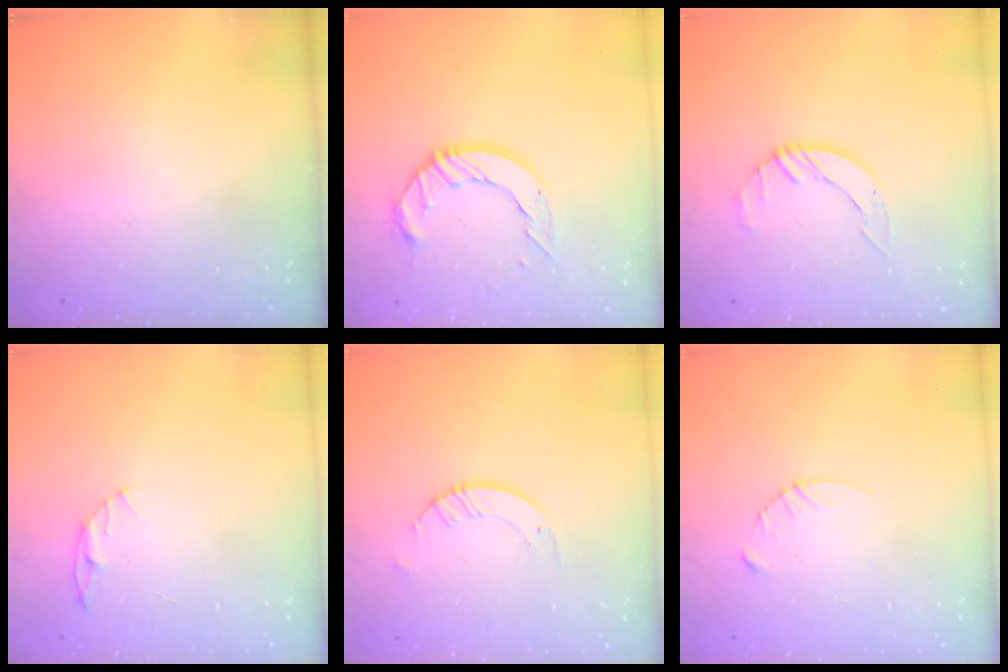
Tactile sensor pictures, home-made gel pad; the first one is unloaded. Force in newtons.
{"total": 11.2, "press": 11.1, "slide": 0.9}
{"total": 2.7, "press": 2.7, "slide": 0.3}
{"total": 5.7, "press": 5.6, "slide": 0.7}
{"total": 4.0, "press": 4.0, "slide": 0.2}
{"total": 3.8, "press": 3.8, "slide": 0.3}